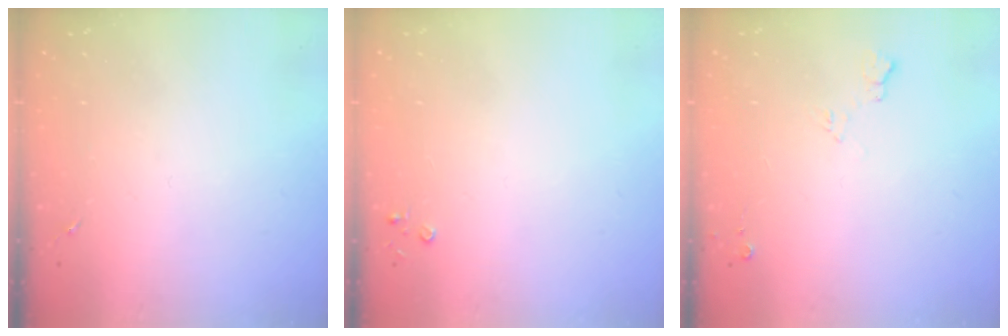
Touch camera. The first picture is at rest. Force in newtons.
{"total": 2.2, "press": 2.2, "slide": 0.3}
{"total": 6.0, "press": 6.0, "slide": 1.0}